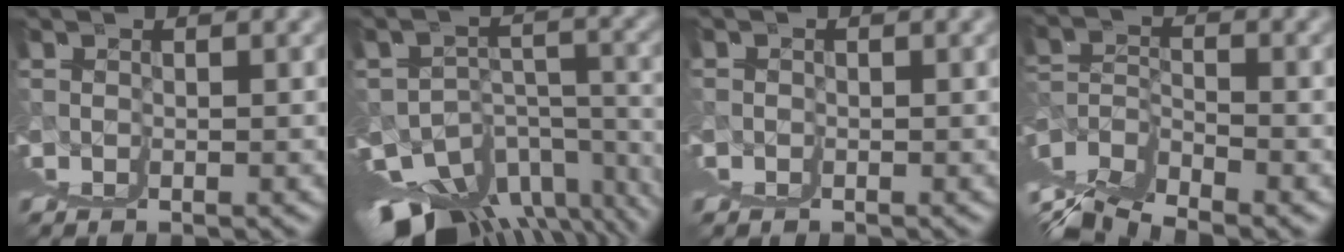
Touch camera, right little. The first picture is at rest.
{"total": 6.1, "force": [-4.1, 0.4, 4.6], "torque": [-0.058, -0.025, -0.033]}
{"total": 1.5, "force": [1.0, -0.9, -0.7], "torque": [0.025, 0.002, 0.015]}
{"total": 4.0, "force": [1.2, -2.0, 3.2], "torque": [-0.035, 0.004, 0.031]}